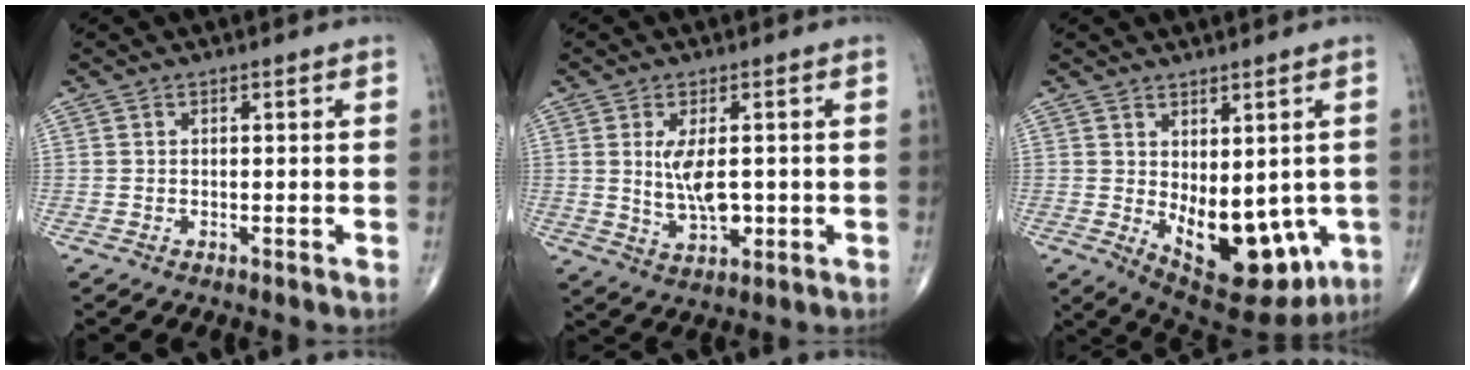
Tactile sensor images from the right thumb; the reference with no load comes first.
{"total": 7.1, "force": [0.4, 3.4, 6.2], "torque": [-0.110, -0.013, 0.017]}
{"total": 16.1, "force": [-3.1, 8.4, 13.3], "torque": [-0.159, -0.018, -0.016]}